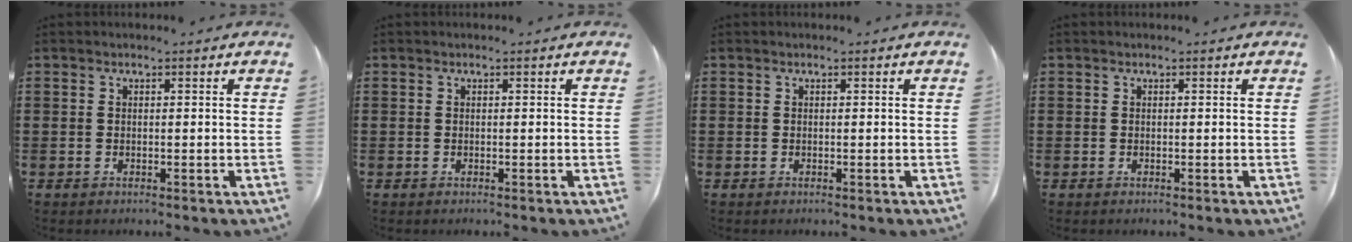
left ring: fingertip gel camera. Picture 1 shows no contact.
{"total": 0.0}
{"total": 0.0}
{"total": 0.0}